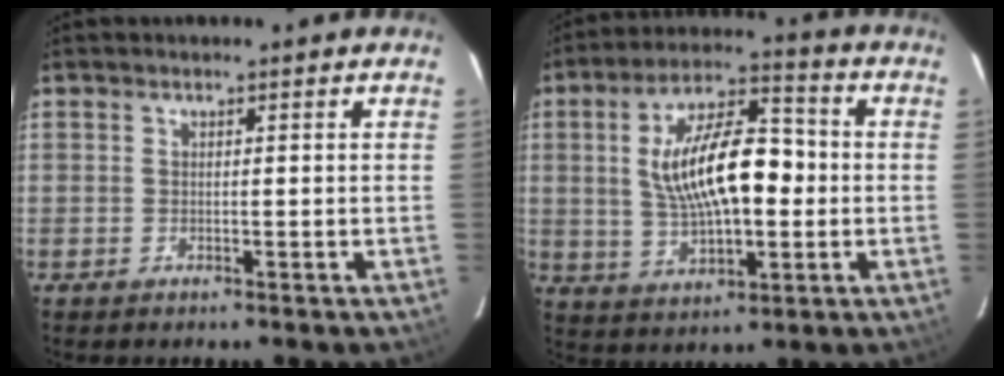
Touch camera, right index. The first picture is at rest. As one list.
[{"total": 16.0, "force": [0.3, 7.0, 14.4], "torque": [-0.264, 0.016, 0.010]}]